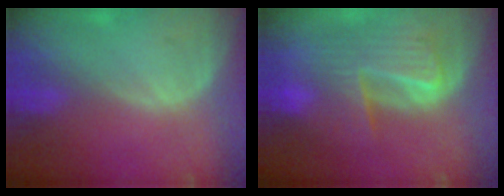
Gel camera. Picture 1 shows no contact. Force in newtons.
{"total": 10.0, "press": 8.7, "slide": 5.0}